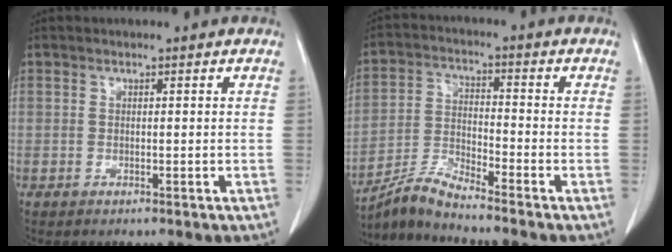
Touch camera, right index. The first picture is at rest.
{"total": 7.6, "force": [-7.0, -1.6, 2.5], "torque": [-0.061, -0.015, -0.137]}